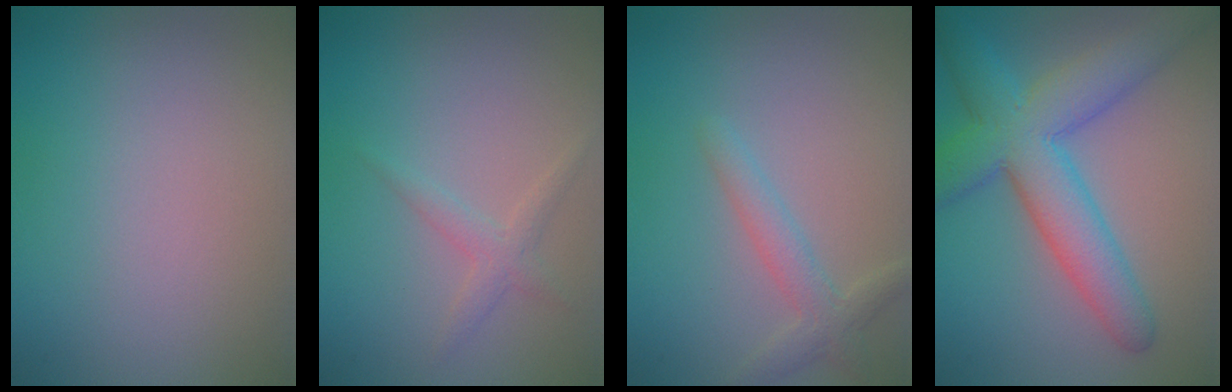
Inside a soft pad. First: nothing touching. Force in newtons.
{"total": 1.6, "press": 1.6, "slide": 0.0}
{"total": 2.5, "press": 2.5, "slide": 0.1}
{"total": 8.3, "press": 8.3, "slide": 0.2}